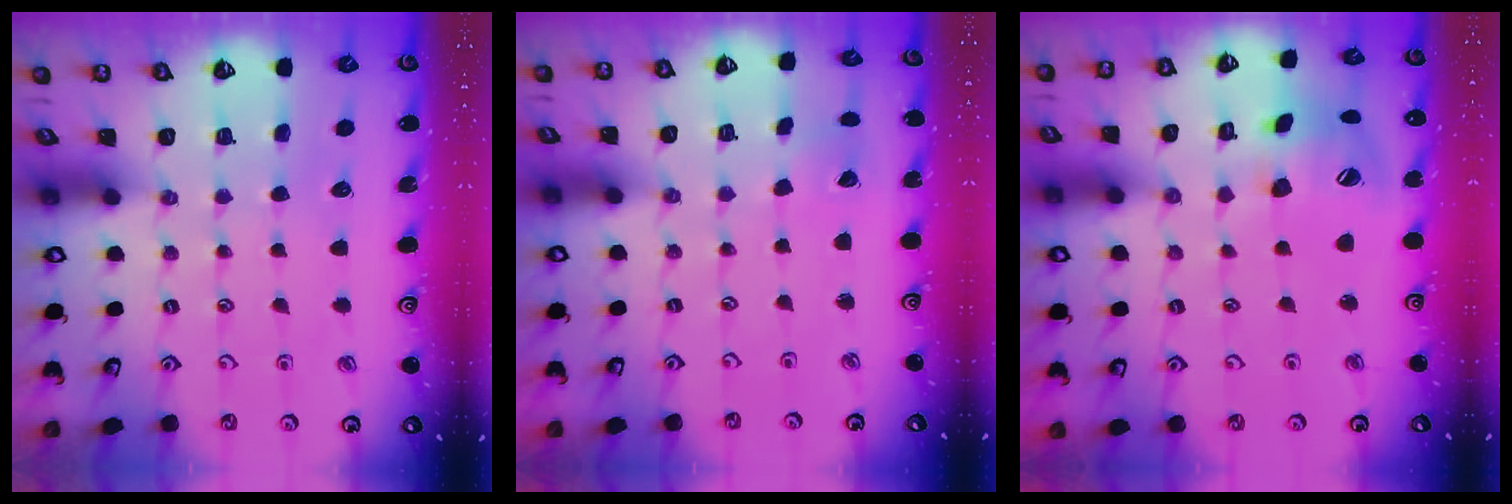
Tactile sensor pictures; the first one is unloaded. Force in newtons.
{"total": 3.5, "press": 3.5, "slide": 0.4}
{"total": 16.4, "press": 16.3, "slide": 2.2}